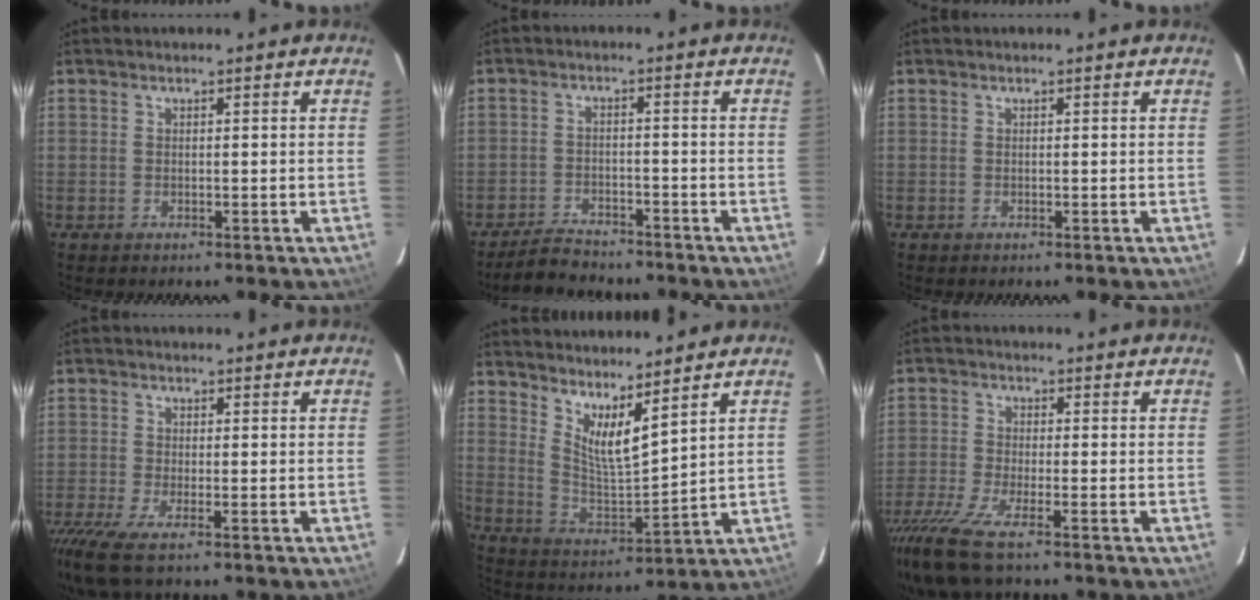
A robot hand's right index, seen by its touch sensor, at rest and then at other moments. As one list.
[{"total": 6.1, "force": [-5.6, 2.1, 1.4], "torque": [-0.051, 0.004, -0.089]}, {"total": 0.0}, {"total": 10.0, "force": [-7.5, 1.1, 6.5], "torque": [-0.159, -0.044, -0.142]}, {"total": 9.0, "force": [6.7, 1.3, 5.9], "torque": [-0.100, -0.016, 0.126]}, {"total": 10.0, "force": [-7.8, 0.8, 6.1], "torque": [-0.148, -0.039, -0.149]}]